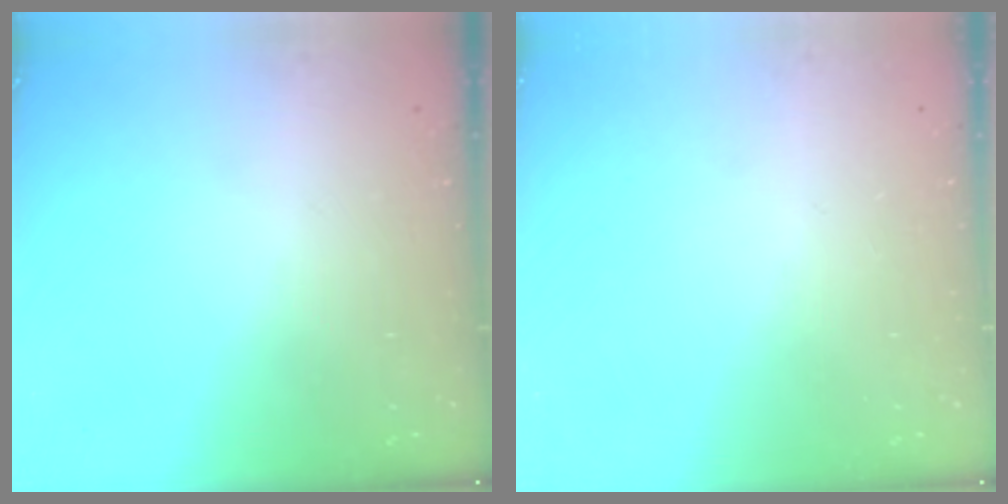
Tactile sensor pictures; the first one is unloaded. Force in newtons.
{"total": 0.0}